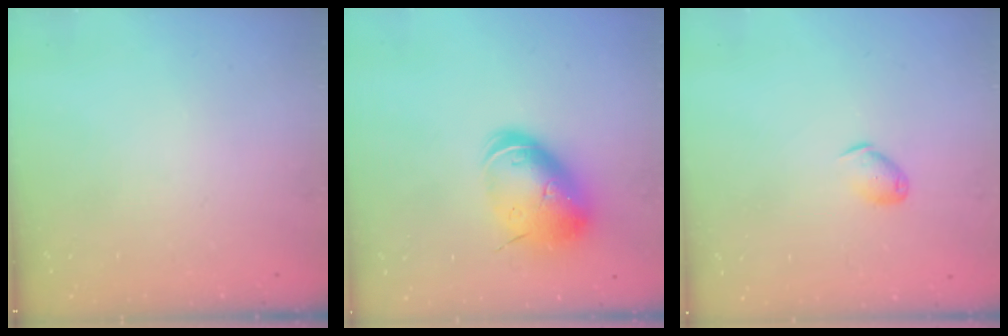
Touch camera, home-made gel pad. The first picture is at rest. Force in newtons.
{"total": 14.6, "press": 14.4, "slide": 2.3}
{"total": 5.8, "press": 5.7, "slide": 0.8}